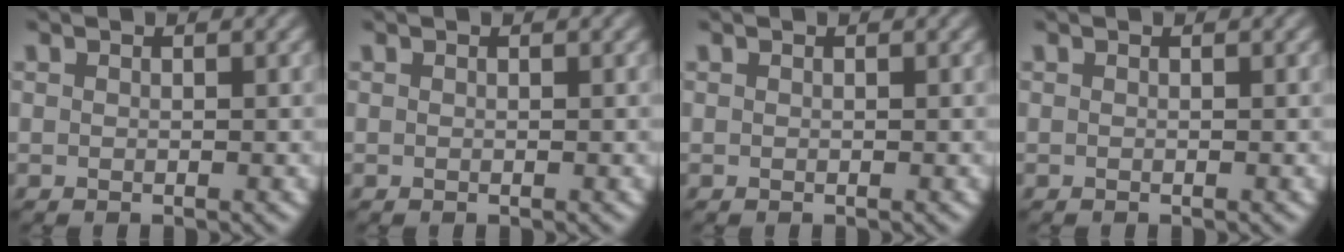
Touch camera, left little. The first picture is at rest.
{"total": 0.0}
{"total": 0.0}
{"total": 0.0}